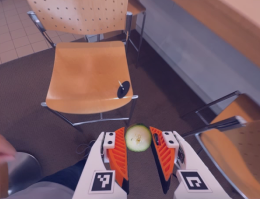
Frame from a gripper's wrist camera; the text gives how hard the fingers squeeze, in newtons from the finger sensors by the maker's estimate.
{"total": 8.7, "left": 8.4, "right": 9.1}